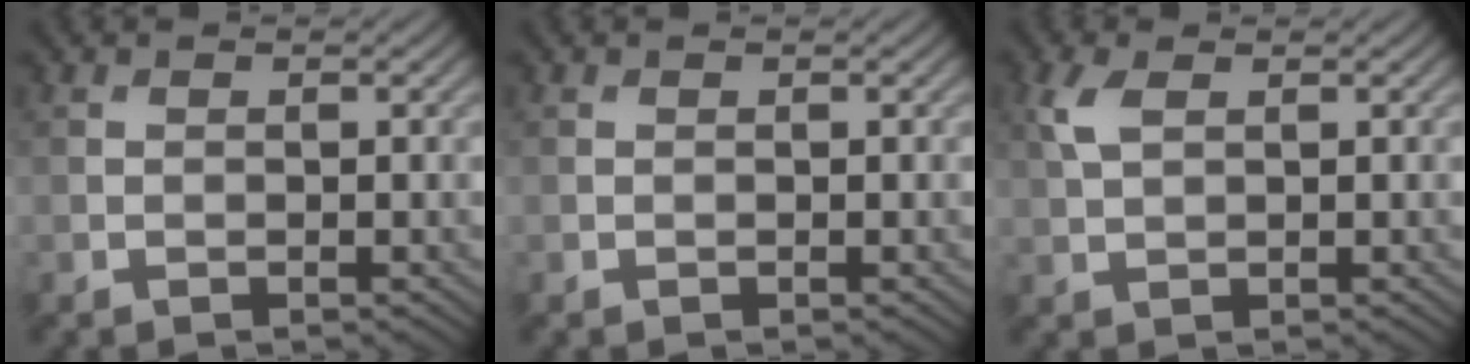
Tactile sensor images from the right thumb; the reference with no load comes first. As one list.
[{"total": 0.0}, {"total": 2.8, "force": [1.2, 1.3, 2.1], "torque": [-0.061, 0.006, 0.024]}]